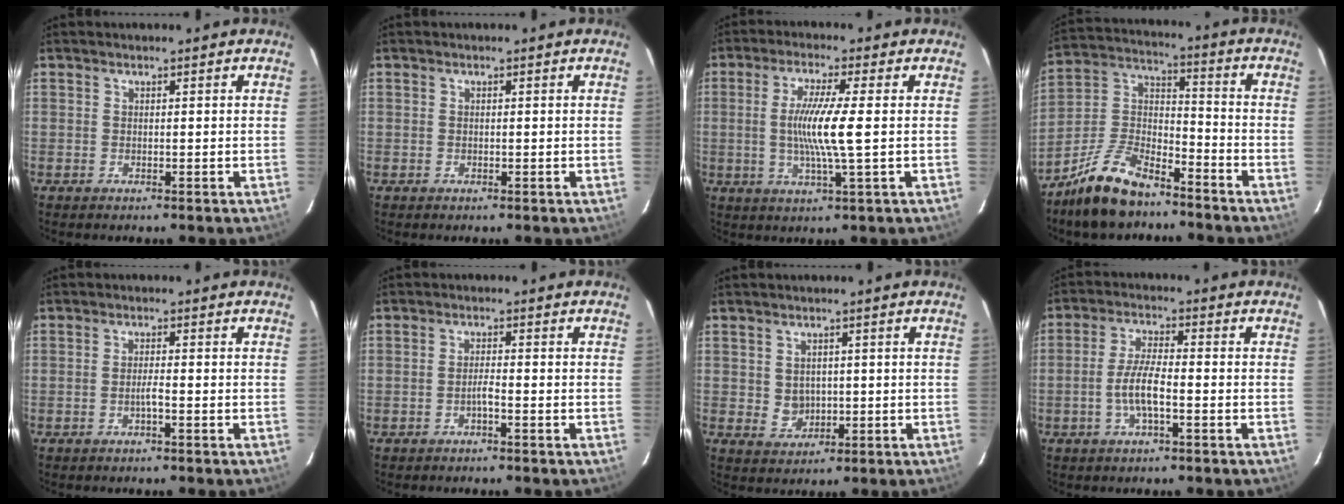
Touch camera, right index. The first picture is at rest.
{"total": 0.0}
{"total": 8.5, "force": [-0.1, -0.4, 8.5], "torque": [-0.162, -0.009, -0.003]}
{"total": 14.0, "force": [-10.0, 5.7, 8.0], "torque": [-0.177, 0.021, -0.188]}
{"total": 1.5, "force": [-0.8, 0.0, 1.2], "torque": [-0.024, 0.002, -0.017]}
{"total": 1.6, "force": [-1.0, 0.1, 1.3], "torque": [-0.025, 0.003, -0.019]}
{"total": 3.5, "force": [0.2, 3.2, 1.3], "torque": [-0.026, 0.005, 0.014]}
{"total": 6.1, "force": [-2.1, 1.3, 5.6], "torque": [-0.115, 0.001, -0.041]}